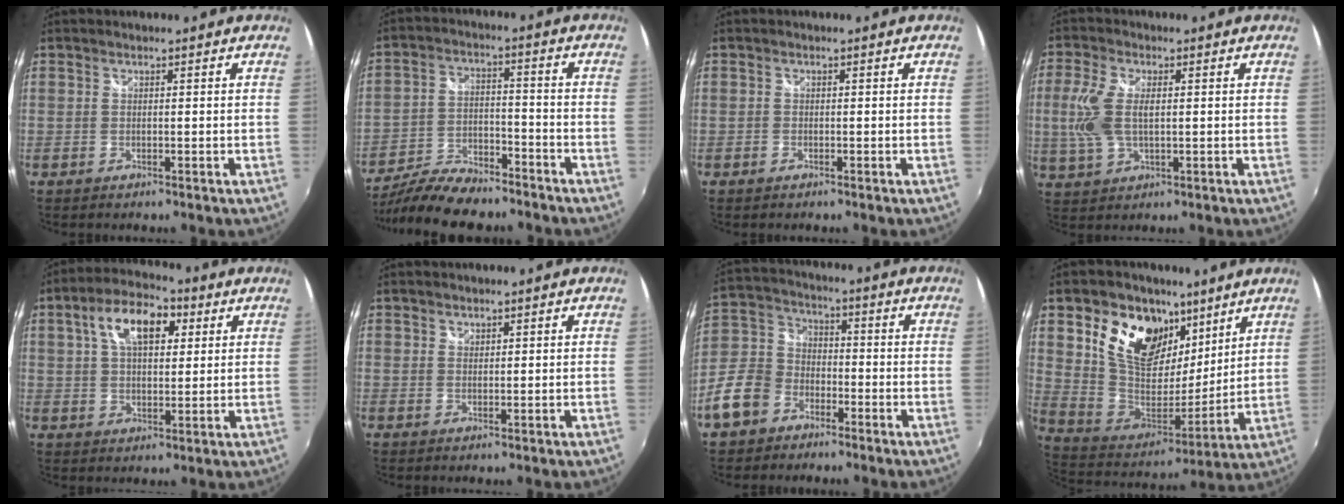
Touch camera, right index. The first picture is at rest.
{"total": 14.8, "force": [-12.4, 4.4, 6.6], "torque": [-0.150, -0.017, -0.212]}
{"total": 0.8, "force": [-0.6, 0.5, 0.1], "torque": [-0.004, -0.002, -0.012]}
{"total": 8.6, "force": [0.6, 4.2, 7.5], "torque": [-0.166, 0.002, 0.013]}
{"total": 11.1, "force": [4.2, 5.8, 8.6], "torque": [-0.150, 0.029, 0.066]}
{"total": 0.9, "force": [0.7, 0.5, 0.0], "torque": [0.001, 0.002, 0.012]}
{"total": 11.4, "force": [-6.3, 8.4, 4.4], "torque": [-0.117, 0.028, -0.116]}
{"total": 19.9, "force": [10.7, 12.7, 10.9], "torque": [-0.233, 0.010, 0.199]}